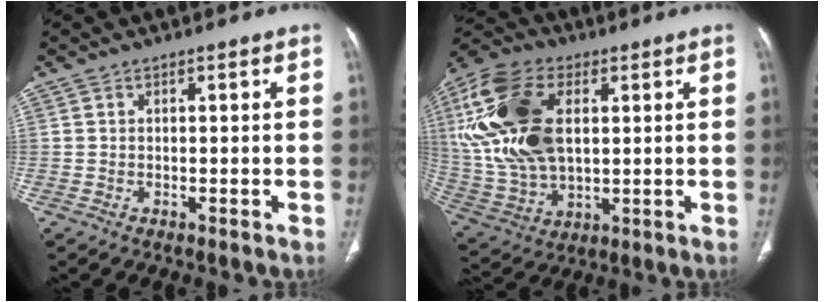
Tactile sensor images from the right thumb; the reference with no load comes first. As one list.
[{"total": 22.3, "force": [4.6, 13.2, 17.4], "torque": [-0.361, -0.006, 0.089]}]